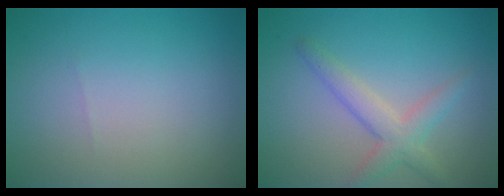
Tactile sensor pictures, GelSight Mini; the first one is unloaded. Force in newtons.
{"total": 3.2, "press": 3.1, "slide": 0.1}